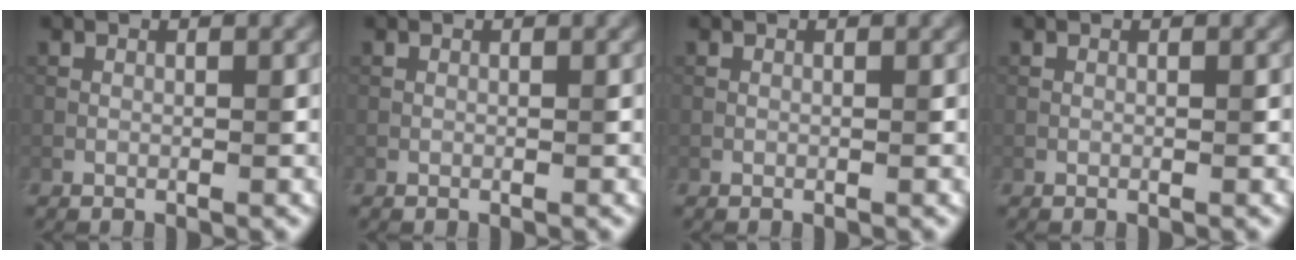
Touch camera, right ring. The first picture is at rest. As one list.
[{"total": 0.0}, {"total": 0.0}, {"total": 0.0}]